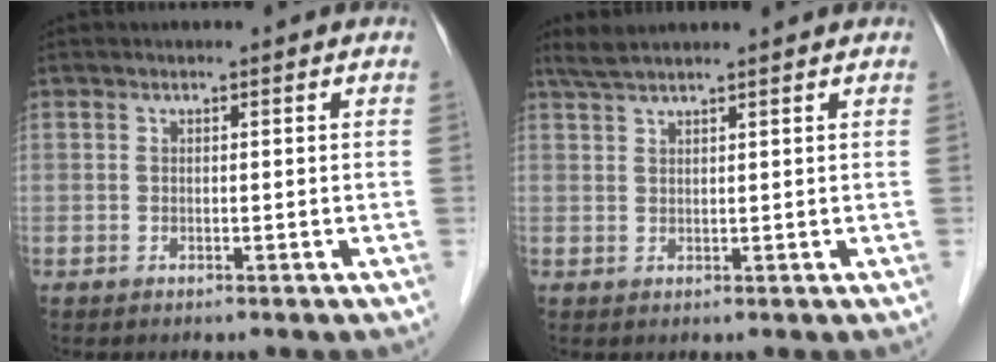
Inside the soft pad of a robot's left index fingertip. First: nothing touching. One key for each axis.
{"total": 4.5, "fx": 4.0, "fy": -0.3, "fz": 2.1, "tx": -0.033, "ty": 0.033, "tz": 0.074}